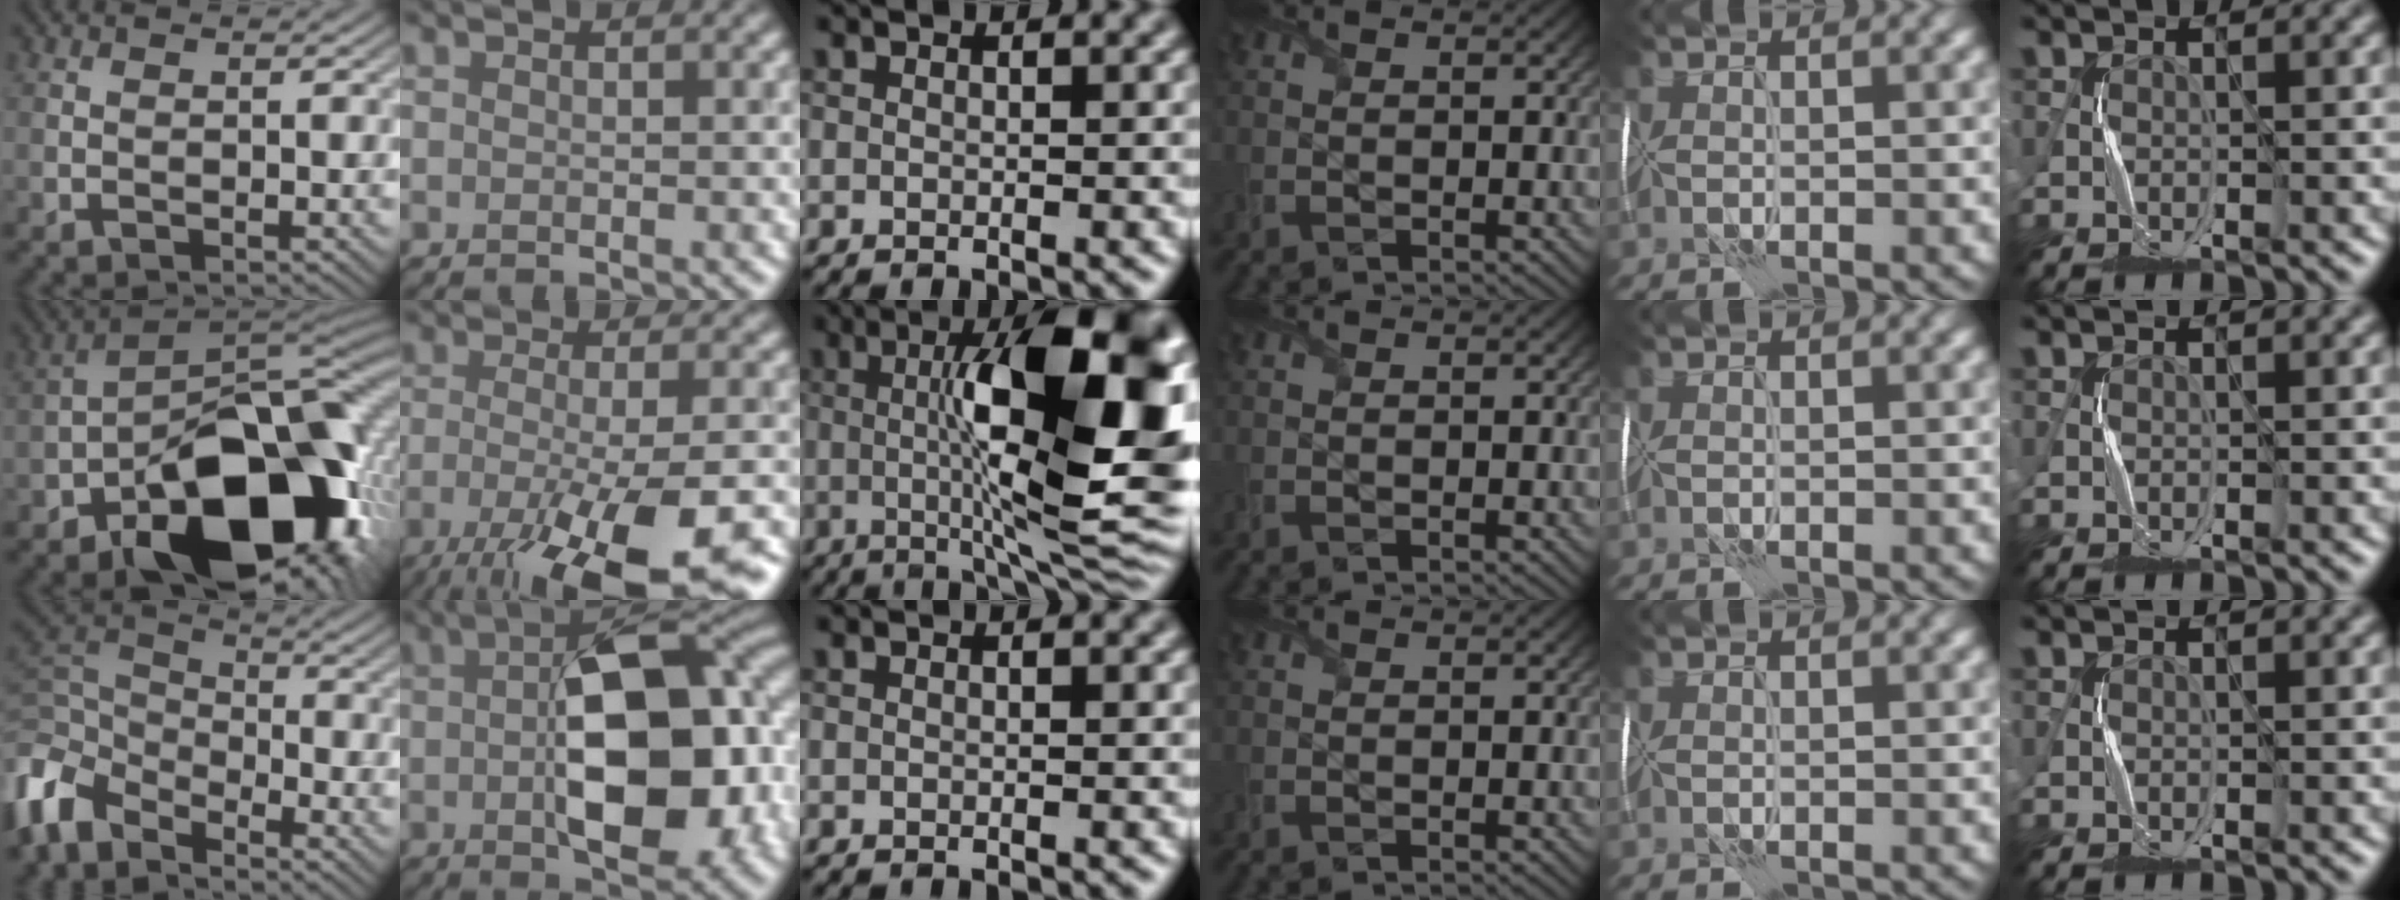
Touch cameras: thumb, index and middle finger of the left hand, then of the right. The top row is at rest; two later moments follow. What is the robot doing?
{"motion": "wrap", "object": "plastic wrap"}